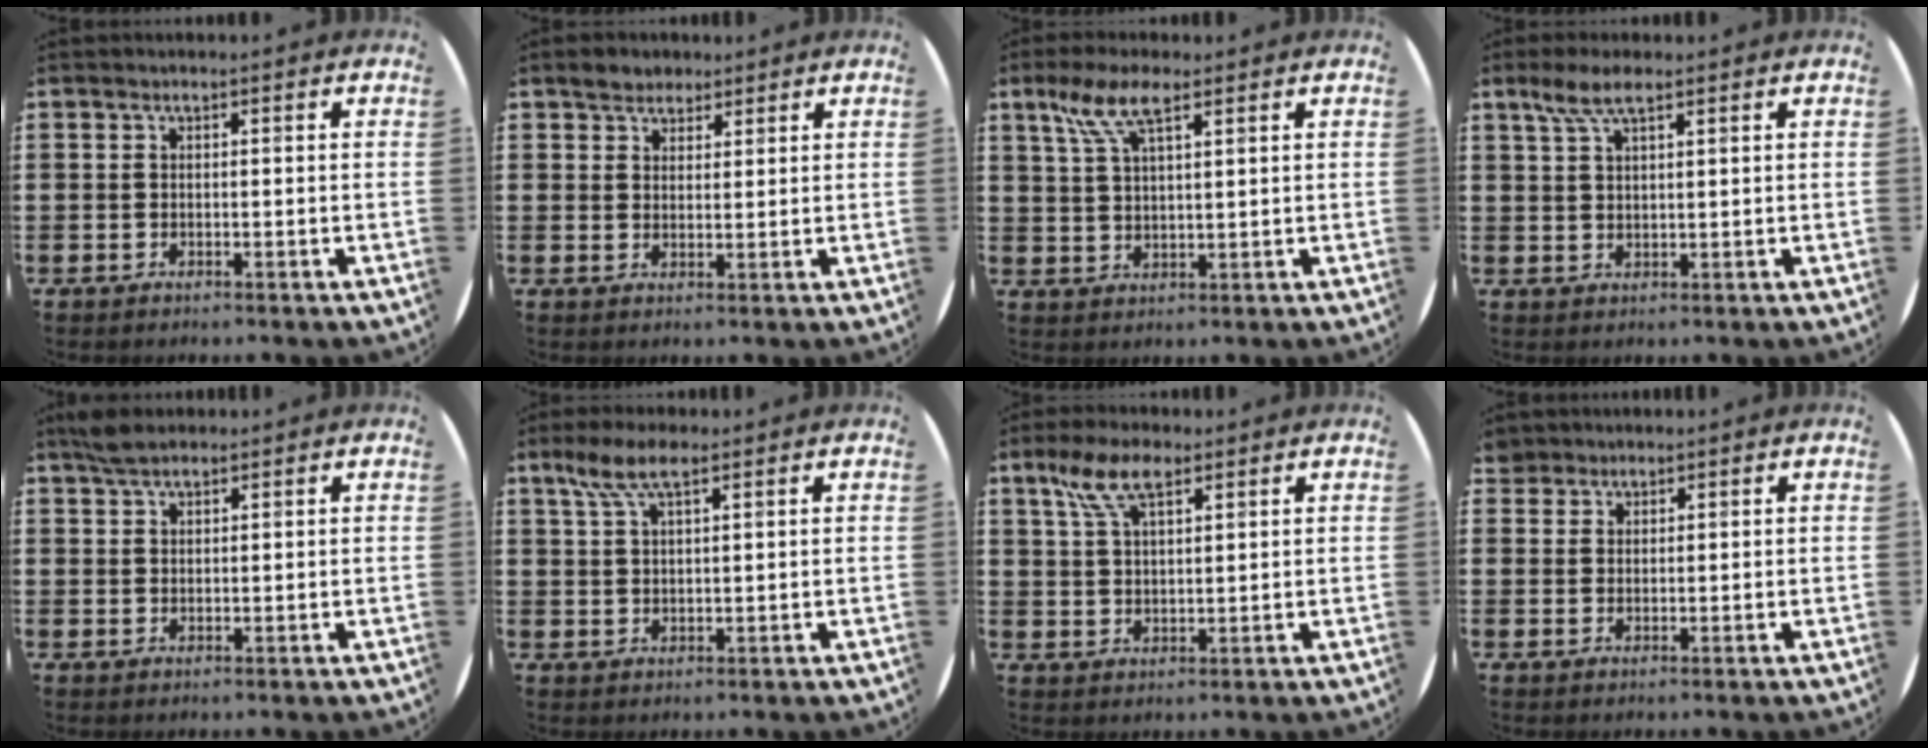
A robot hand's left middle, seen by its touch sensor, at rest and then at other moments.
{"total": 2.8, "force": [2.4, 1.4, 0.2], "torque": [-0.002, 0.005, 0.045]}
{"total": 6.6, "force": [4.0, 2.2, 4.8], "torque": [-0.106, 0.008, 0.070]}
{"total": 4.4, "force": [2.8, 1.4, 3.2], "torque": [-0.068, 0.007, 0.049]}
{"total": 3.0, "force": [2.6, 1.0, 1.2], "torque": [-0.030, 0.006, 0.048]}
{"total": 5.5, "force": [3.5, 1.7, 3.9], "torque": [-0.085, 0.006, 0.062]}
{"total": 6.7, "force": [4.1, 2.7, 4.6], "torque": [-0.093, 0.006, 0.071]}
{"total": 2.0, "force": [1.8, 0.9, 0.0], "torque": [0.005, 0.001, 0.035]}